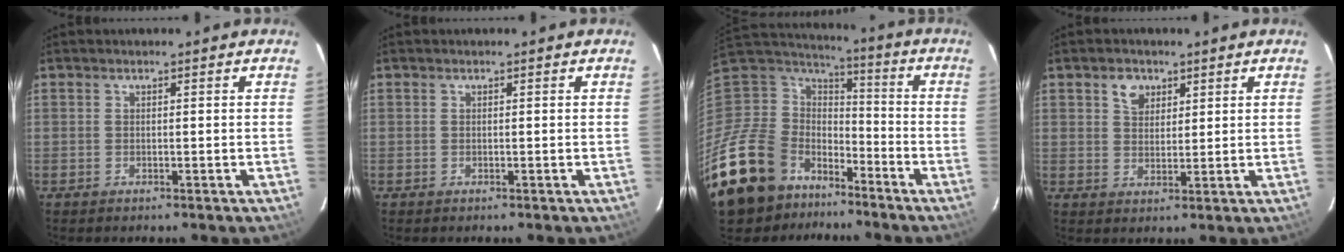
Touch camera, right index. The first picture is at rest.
{"total": 0.0}
{"total": 23.6, "force": [-15.3, 15.6, 8.8], "torque": [-0.230, 0.017, -0.253]}
{"total": 3.8, "force": [2.1, 2.6, 1.8], "torque": [-0.023, 0.010, 0.040]}